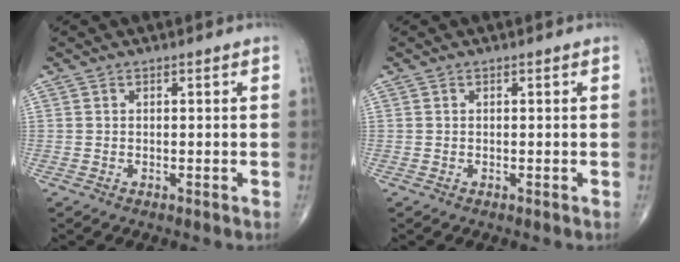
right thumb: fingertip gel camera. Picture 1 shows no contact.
{"total": 0.0}